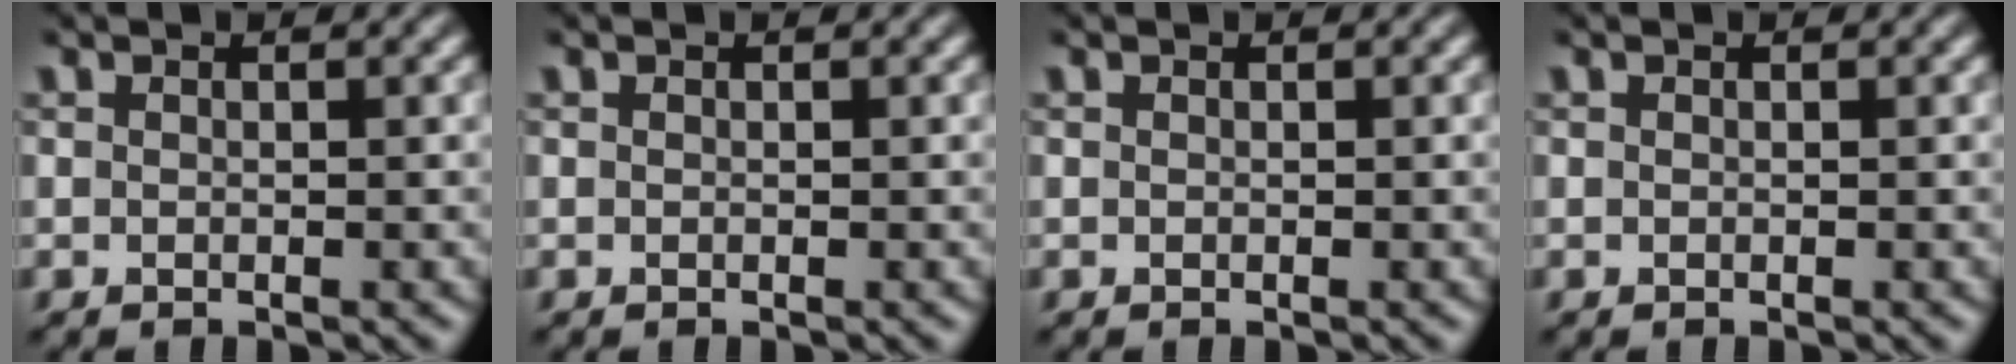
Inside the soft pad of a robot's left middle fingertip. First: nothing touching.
{"total": 0.0}
{"total": 0.0}
{"total": 0.0}